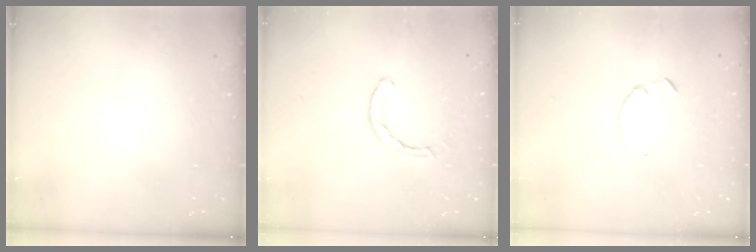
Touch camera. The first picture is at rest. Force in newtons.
{"total": 2.4, "press": 2.4, "slide": 0.1}
{"total": 1.4, "press": 1.4, "slide": 0.2}